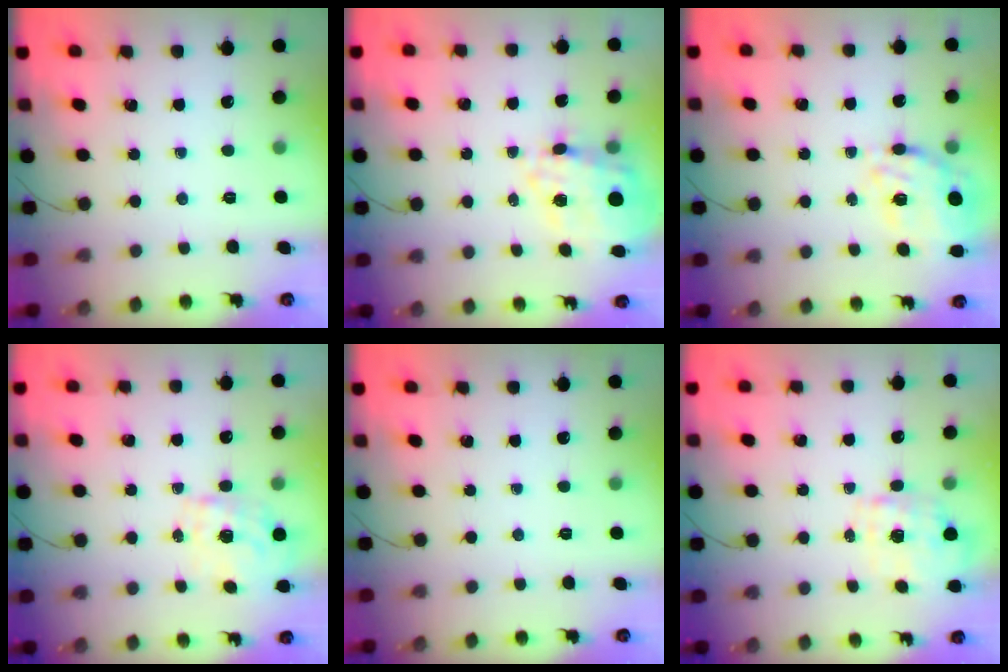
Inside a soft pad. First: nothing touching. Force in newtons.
{"total": 16.5, "press": 16.1, "slide": 3.7}
{"total": 11.3, "press": 10.7, "slide": 3.9}
{"total": 0.9, "press": 0.7, "slide": 0.6}
{"total": 0.0}
{"total": 1.7, "press": 1.6, "slide": 0.5}